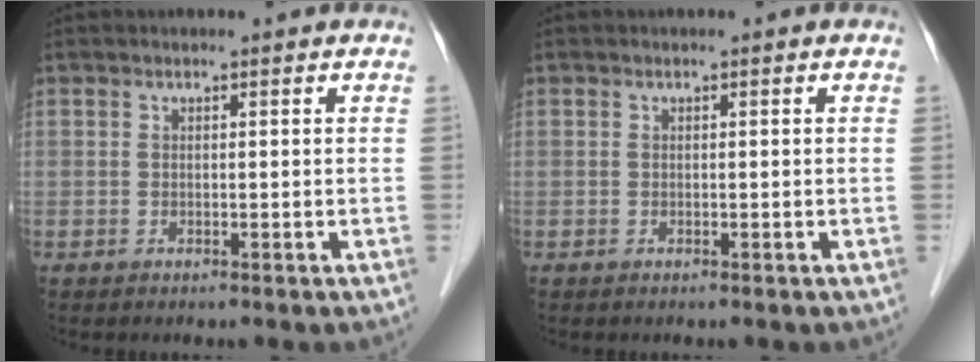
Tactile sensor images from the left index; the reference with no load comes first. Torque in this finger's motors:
{"motor_torque": [0.00, 0.00, 0.00, 0.00]}